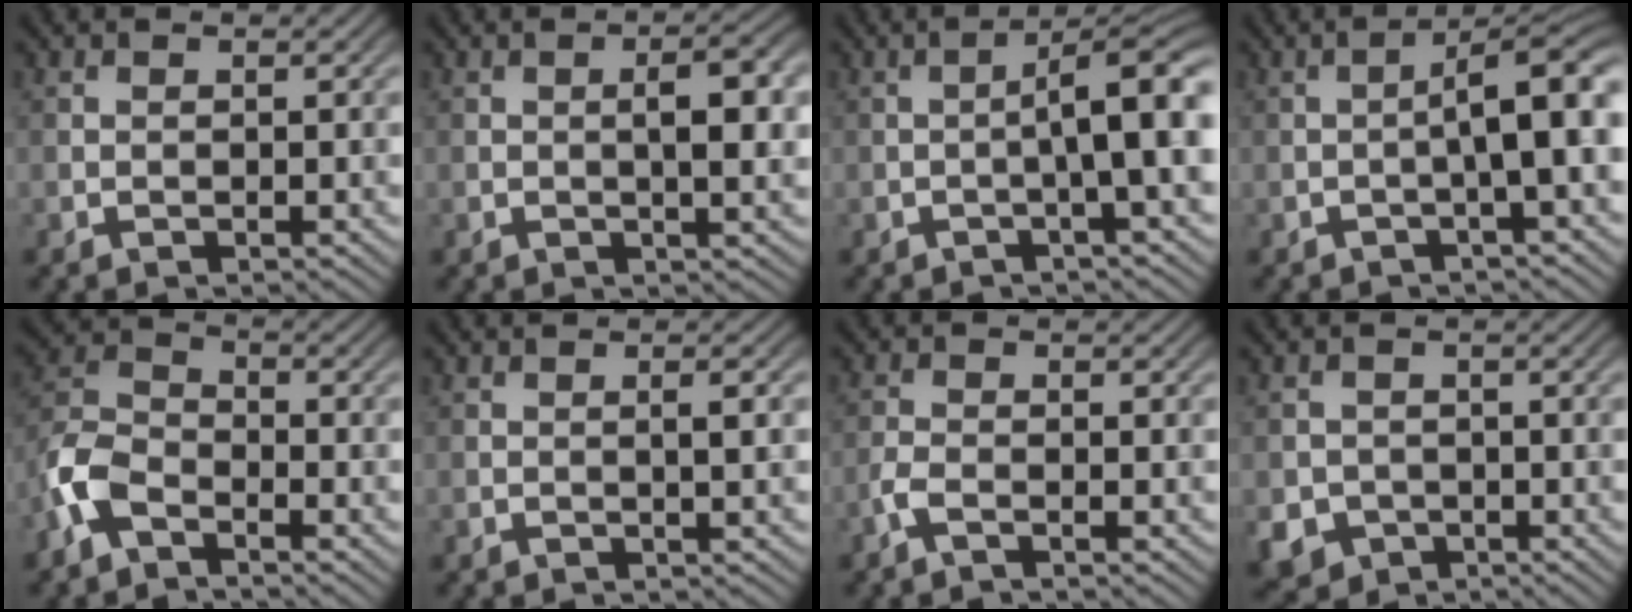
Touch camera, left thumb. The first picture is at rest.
{"total": 4.0, "force": [0.2, 1.1, 3.9], "torque": [-0.062, 0.006, 0.003]}
{"total": 6.6, "force": [-0.6, 1.0, 6.4], "torque": [-0.097, 0.019, -0.018]}
{"total": 6.3, "force": [-0.8, 1.1, 6.1], "torque": [-0.091, 0.021, -0.018]}
{"total": 6.3, "force": [-3.7, 3.2, 4.0], "torque": [-0.094, 0.002, -0.097]}
{"total": 1.3, "force": [0.1, 0.0, 1.3], "torque": [-0.026, 0.003, 0.000]}
{"total": 1.9, "force": [-1.2, 0.5, 1.3], "torque": [-0.034, 0.001, -0.032]}
{"total": 4.3, "force": [-1.8, 3.7, 1.3], "torque": [-0.030, -0.013, -0.039]}